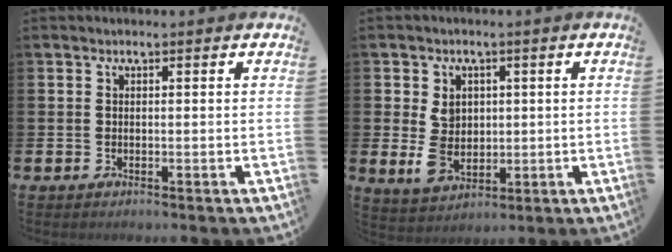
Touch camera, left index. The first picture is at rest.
{"total": 5.3, "force": [0.6, 4.1, 3.3], "torque": [-0.064, 0.005, 0.007]}